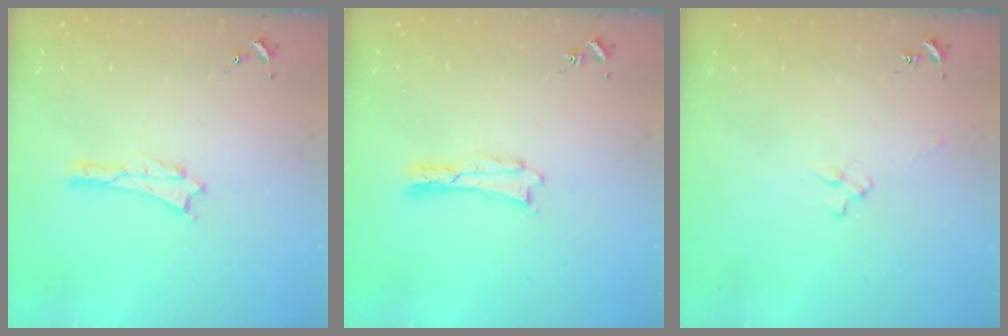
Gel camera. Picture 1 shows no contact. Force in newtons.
{"total": 0.0}
{"total": 2.4, "press": 2.4, "slide": 0.3}